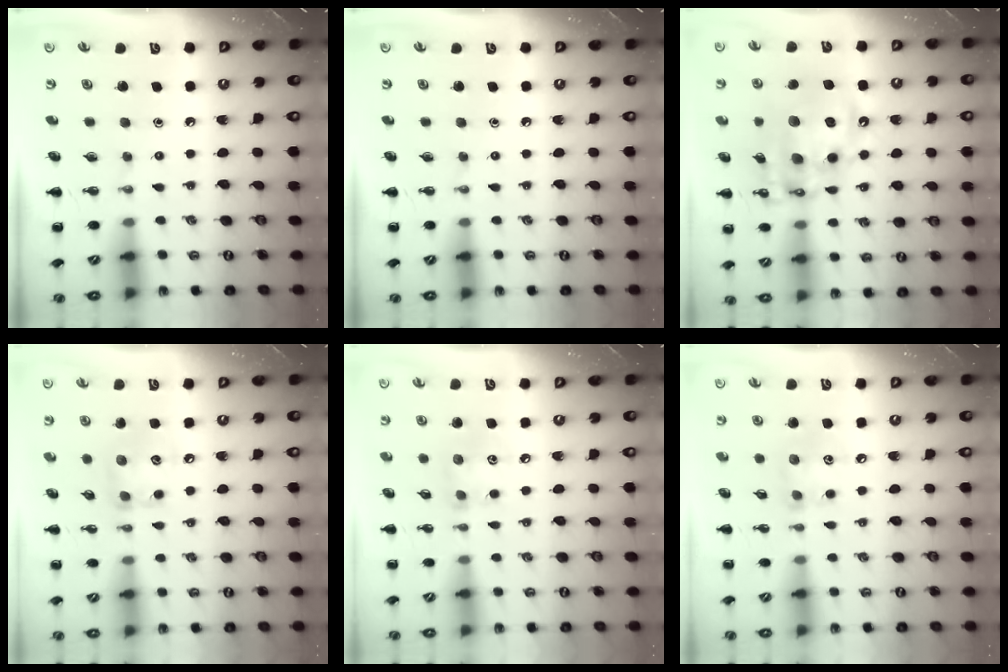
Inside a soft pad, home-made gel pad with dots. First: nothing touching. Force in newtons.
{"total": 0.0}
{"total": 17.3, "press": 16.9, "slide": 3.9}
{"total": 8.7, "press": 8.7, "slide": 0.3}
{"total": 5.8, "press": 5.8, "slide": 0.5}
{"total": 6.5, "press": 6.5, "slide": 0.7}